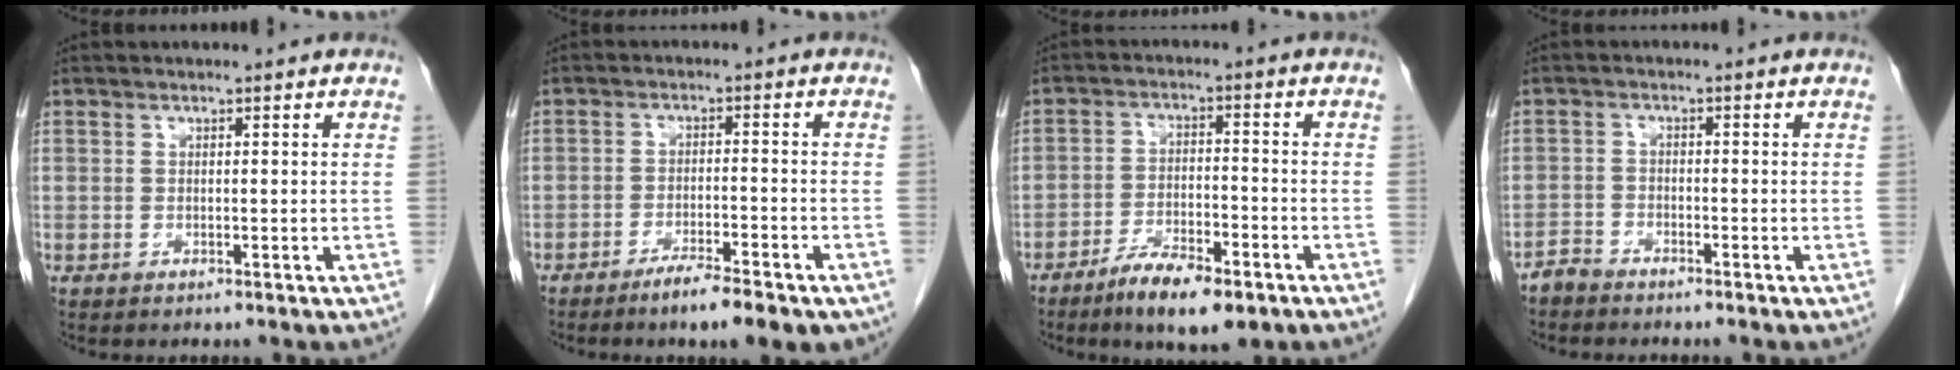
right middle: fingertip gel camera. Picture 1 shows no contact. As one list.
[{"total": 6.3, "force": [-4.4, 0.8, 4.5], "torque": [-0.067, -0.008, -0.067]}, {"total": 8.5, "force": [-5.7, 2.2, 6.0], "torque": [-0.102, -0.008, -0.091]}, {"total": 2.2, "force": [-2.1, 0.5, 0.0], "torque": [0.002, -0.002, -0.041]}]